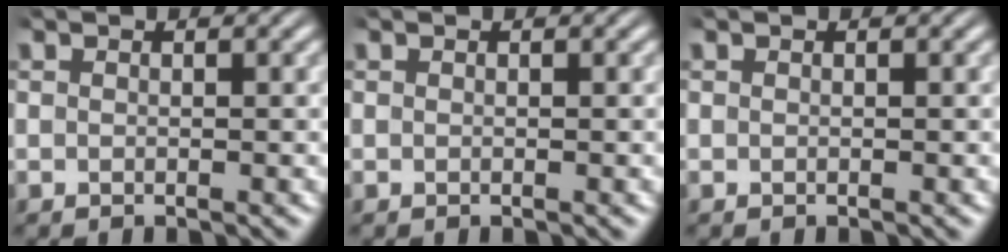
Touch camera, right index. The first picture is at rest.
{"total": 0.0}
{"total": 0.0}